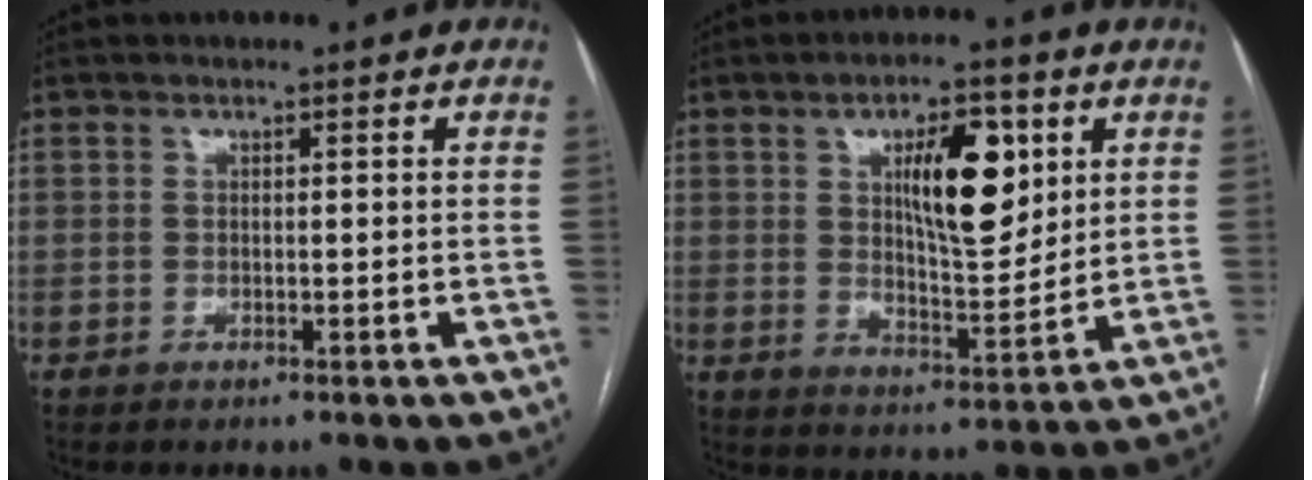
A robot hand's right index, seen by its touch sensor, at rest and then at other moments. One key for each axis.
{"total": 11.8, "fx": 4.1, "fy": 4.0, "fz": 10.3, "tx": -0.167, "ty": 0.006, "tz": 0.075}